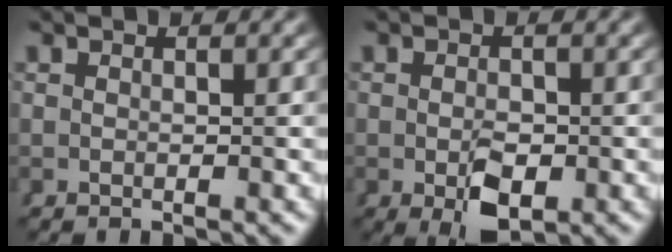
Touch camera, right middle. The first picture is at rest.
{"total": 3.9, "force": [-1.7, 1.7, 3.0], "torque": [-0.046, -0.026, -0.013]}